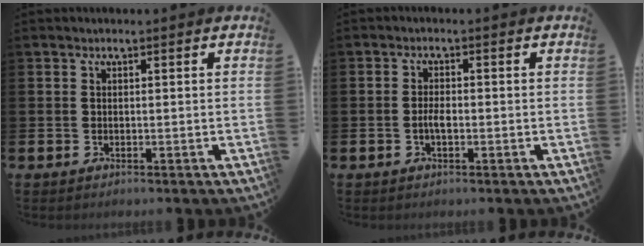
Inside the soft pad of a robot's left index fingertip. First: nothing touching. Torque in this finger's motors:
{"motor_torque": [0.51, 0.37, 0.06, 0.02]}